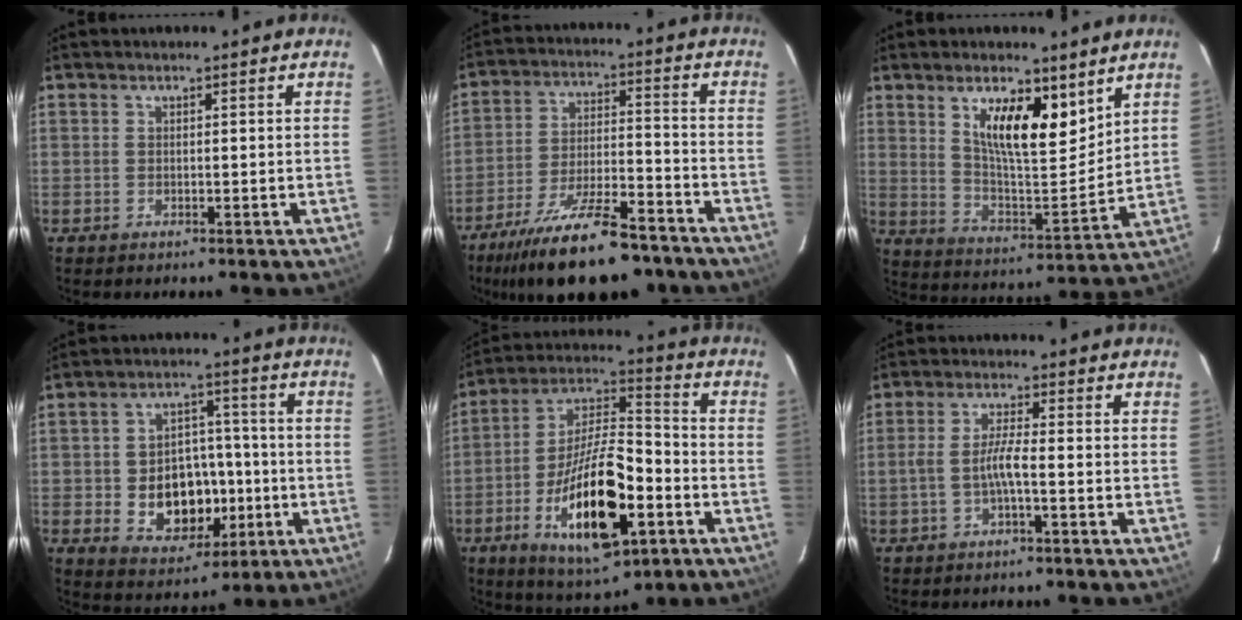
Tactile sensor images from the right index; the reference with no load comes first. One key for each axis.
{"total": 21.2, "fx": -16.8, "fy": 5.8, "fz": 11.5, "tx": -0.215, "ty": -0.025, "tz": -0.258}
{"total": 13.2, "fx": 7.4, "fy": 4.5, "fz": 10.1, "tx": -0.166, "ty": 0.000, "tz": 0.134}
{"total": 12.6, "fx": -2.9, "fy": 9.4, "fz": 8.0, "tx": -0.161, "ty": 0.016, "tz": -0.022}
{"total": 19.8, "fx": -7.6, "fy": 7.3, "fz": 16.7, "tx": -0.321, "ty": -0.008, "tz": -0.124}
{"total": 3.8, "fx": -1.7, "fy": 0.0, "fz": 3.4, "tx": -0.078, "ty": 0.007, "tz": -0.032}